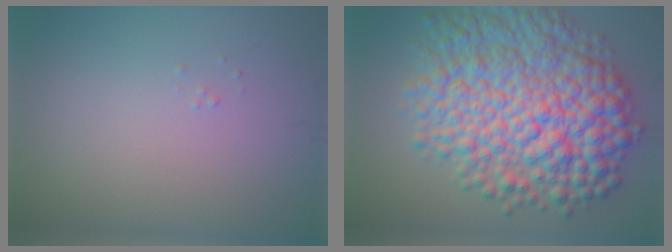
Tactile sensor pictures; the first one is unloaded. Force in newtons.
{"total": 12.0, "press": 12.0, "slide": 0.1}